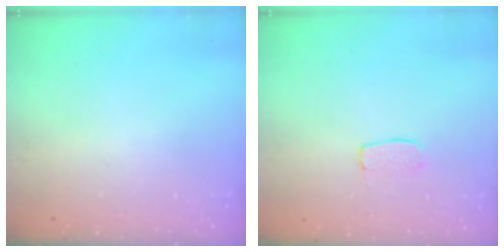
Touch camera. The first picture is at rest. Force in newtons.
{"total": 5.0, "press": 5.0, "slide": 0.3}